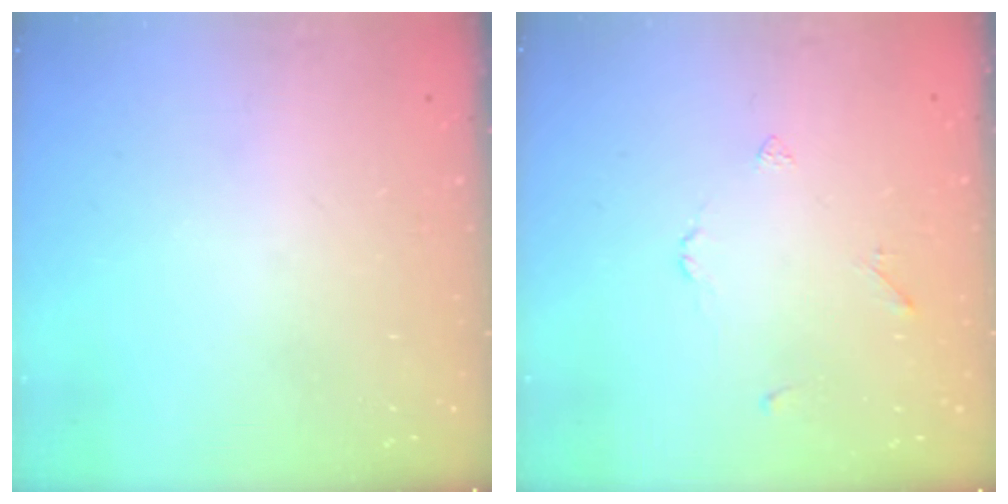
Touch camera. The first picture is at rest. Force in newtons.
{"total": 2.2, "press": 2.2, "slide": 0.5}